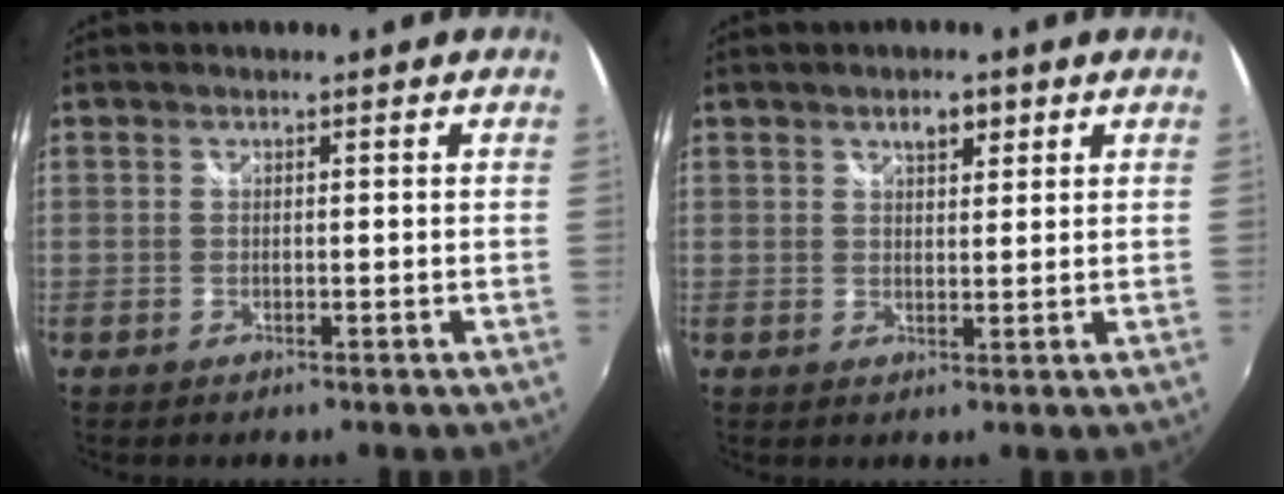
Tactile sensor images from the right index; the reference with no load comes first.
{"total": 3.3, "force": [1.9, 1.6, 2.1], "torque": [-0.029, 0.008, 0.031]}